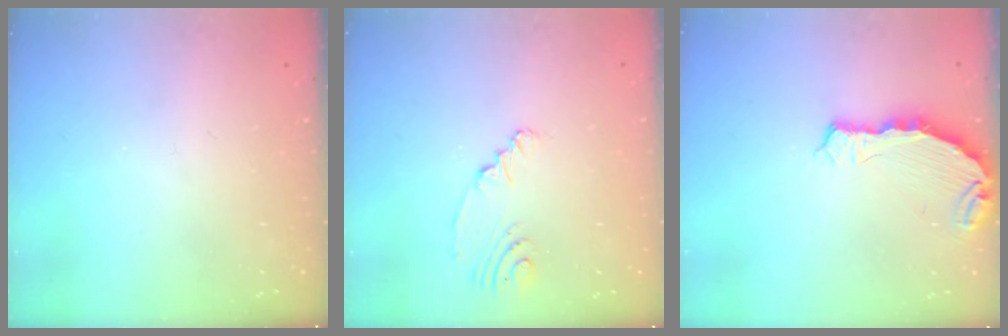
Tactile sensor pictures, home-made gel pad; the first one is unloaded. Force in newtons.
{"total": 3.4, "press": 2.6, "slide": 2.1}
{"total": 7.1, "press": 6.2, "slide": 3.6}